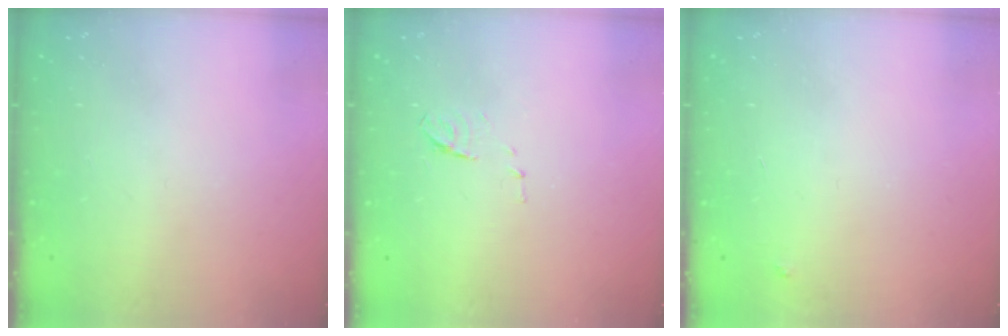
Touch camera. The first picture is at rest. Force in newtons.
{"total": 5.8, "press": 5.8, "slide": 0.7}
{"total": 4.0, "press": 4.0, "slide": 0.2}